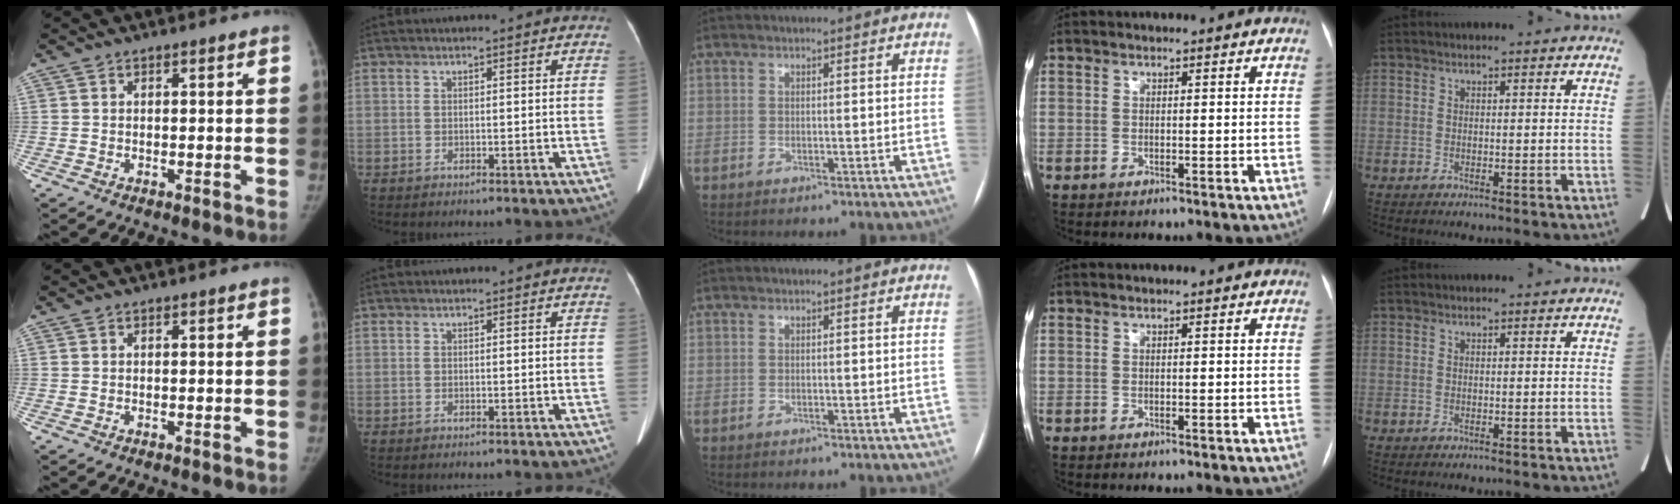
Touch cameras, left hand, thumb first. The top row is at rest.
{}